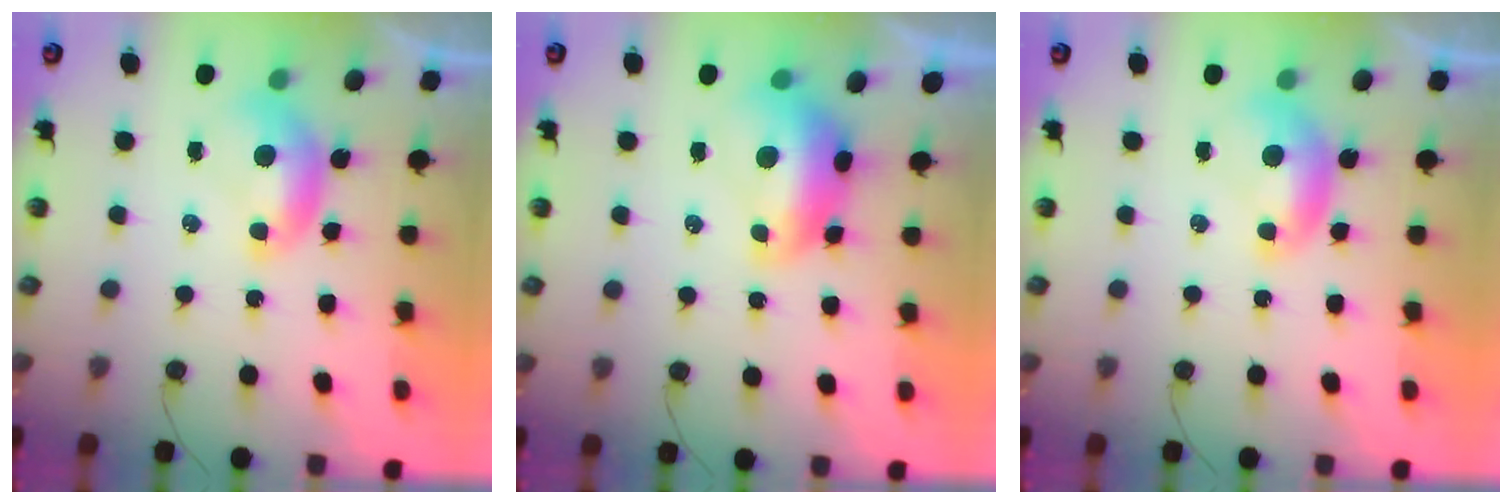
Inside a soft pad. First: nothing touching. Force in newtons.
{"total": 2.8, "press": 2.7, "slide": 0.7}
{"total": 0.0}